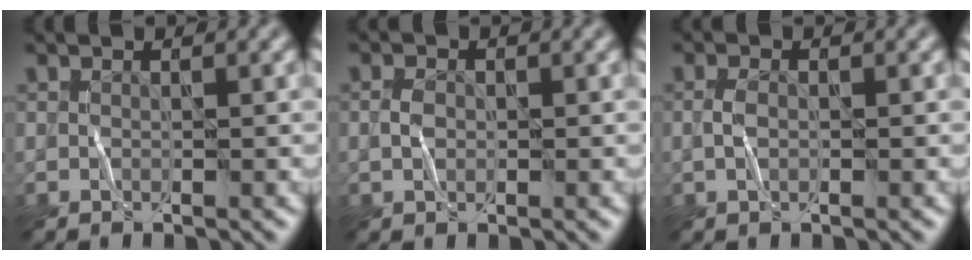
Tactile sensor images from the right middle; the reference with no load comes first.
{"total": 0.7, "force": [-0.4, 0.5, 0.4], "torque": [-0.027, 0.005, 0.001]}
{"total": 0.7, "force": [-0.5, 0.1, 0.5], "torque": [-0.037, 0.003, -0.001]}